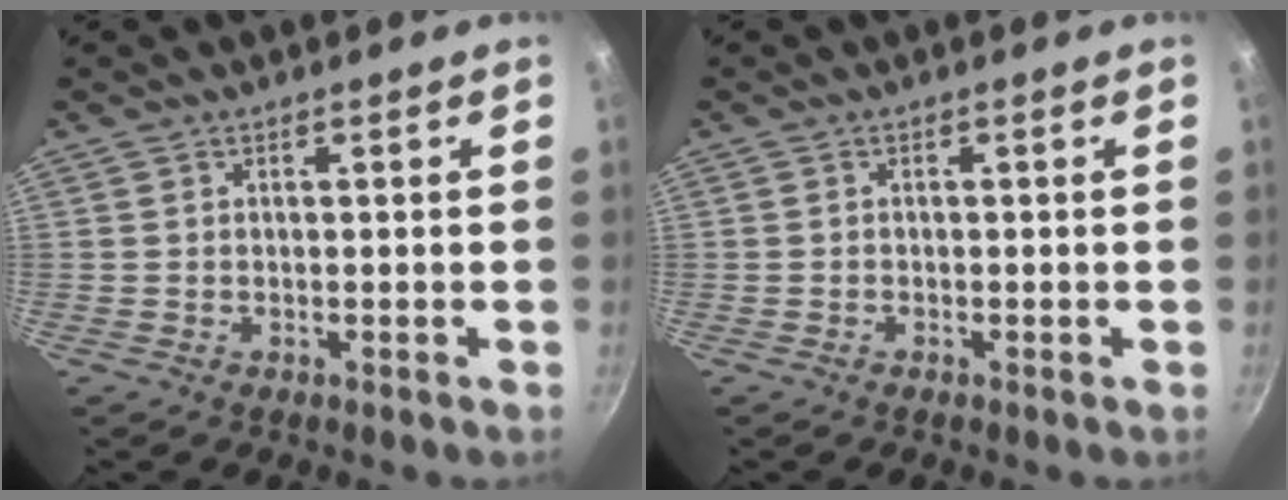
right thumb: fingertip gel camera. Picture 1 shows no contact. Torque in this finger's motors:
{"motor_torque": [2.92, 2.08, -0.21, -0.22, 0.00]}